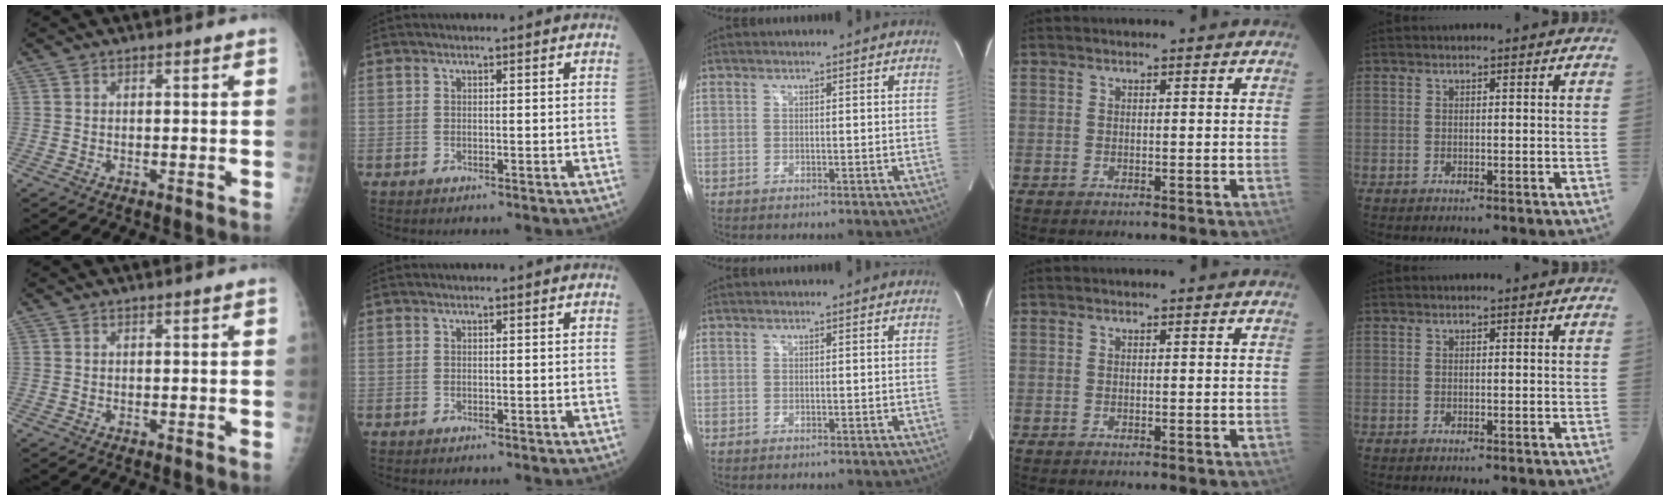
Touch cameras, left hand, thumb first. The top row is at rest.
{}